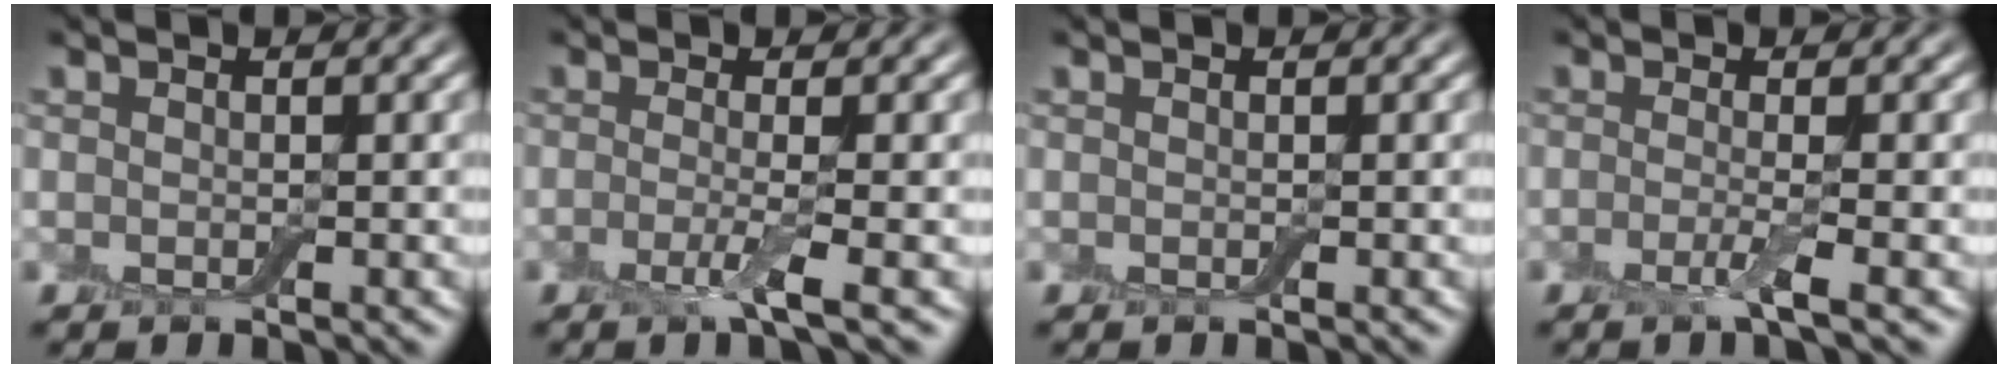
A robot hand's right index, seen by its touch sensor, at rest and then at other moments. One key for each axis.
{"total": 2.6, "fx": -0.8, "fy": 0.4, "fz": 2.4, "tx": -0.046, "ty": -0.007, "tz": -0.022}
{"total": 0.0}
{"total": 2.2, "fx": -0.8, "fy": 0.3, "fz": 2.0, "tx": -0.038, "ty": -0.005, "tz": -0.022}